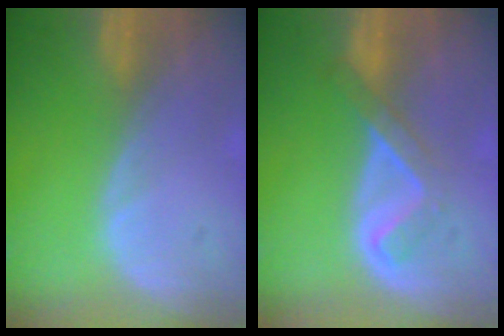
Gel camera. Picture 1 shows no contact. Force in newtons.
{"total": 5.1, "press": 4.4, "slide": 2.7}